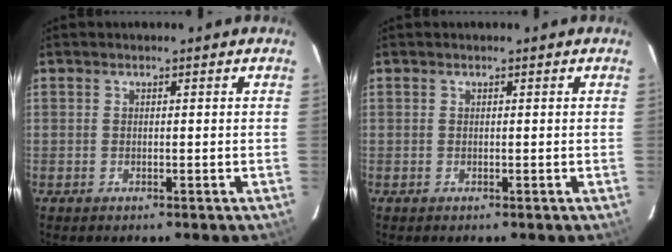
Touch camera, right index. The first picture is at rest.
{"total": 0.0}